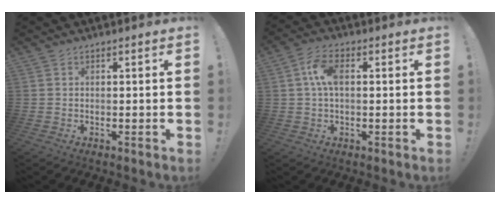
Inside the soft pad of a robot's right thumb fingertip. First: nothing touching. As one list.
[{"total": 7.0, "force": [0.9, 3.8, 5.9], "torque": [-0.112, 0.007, 0.014]}]